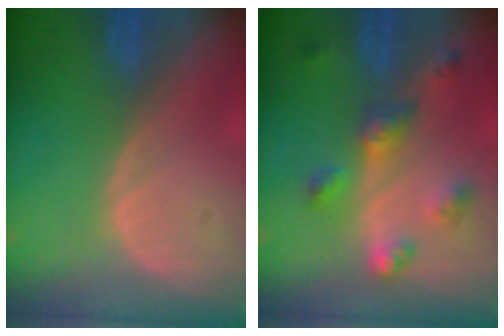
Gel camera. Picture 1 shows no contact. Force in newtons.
{"total": 6.0, "press": 5.8, "slide": 1.7}